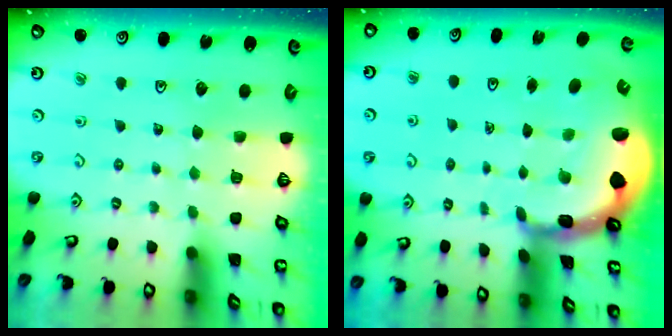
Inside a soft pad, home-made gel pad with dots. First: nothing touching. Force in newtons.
{"total": 3.8, "press": 3.6, "slide": 1.0}